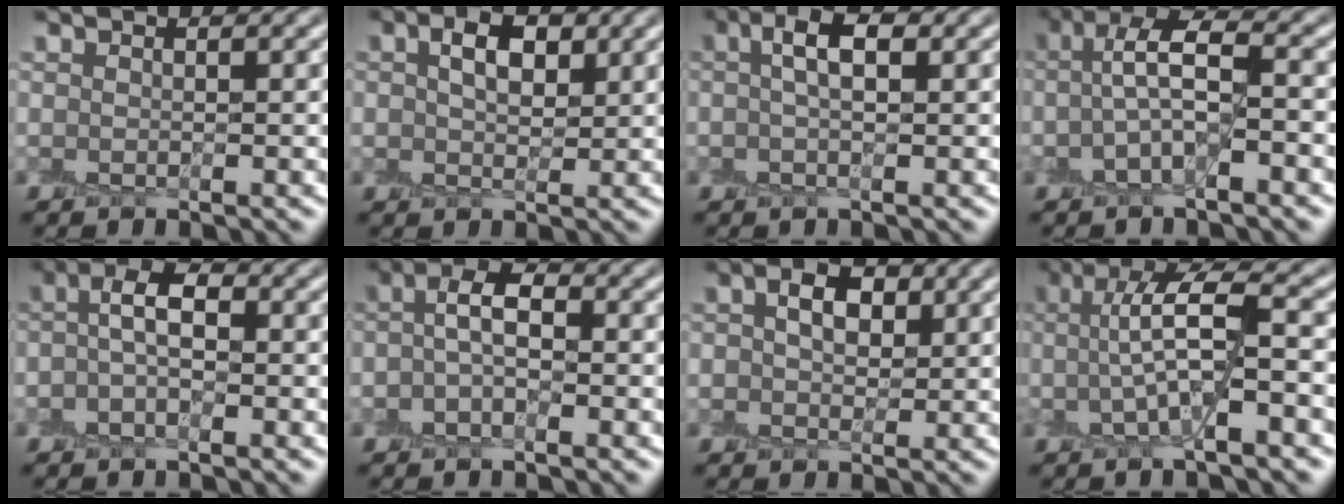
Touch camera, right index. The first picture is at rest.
{"total": 3.4, "force": [1.1, 1.9, 2.5], "torque": [-0.050, 0.005, 0.020]}
{"total": 3.2, "force": [0.7, 1.0, 2.9], "torque": [-0.051, 0.010, 0.006]}
{"total": 4.8, "force": [0.0, 1.5, 4.6], "torque": [-0.089, 0.016, -0.009]}
{"total": 3.3, "force": [-0.2, 1.5, 2.9], "torque": [-0.058, 0.008, -0.011]}
{"total": 3.3, "force": [-0.2, 1.6, 2.9], "torque": [-0.058, 0.008, -0.011]}
{"total": 3.2, "force": [0.8, 2.1, 2.3], "torque": [-0.044, 0.006, 0.010]}
{"total": 6.2, "force": [0.0, 1.4, 6.0], "torque": [-0.116, 0.017, -0.005]}